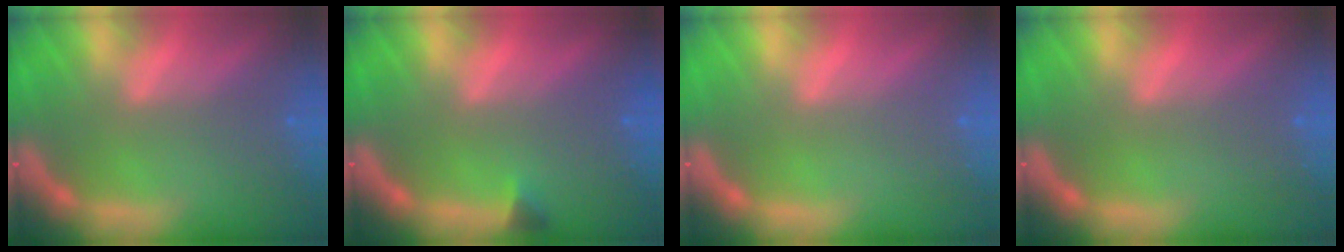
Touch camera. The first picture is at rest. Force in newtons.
{"total": 0.9}
{"total": 0.0}
{"total": 0.0}